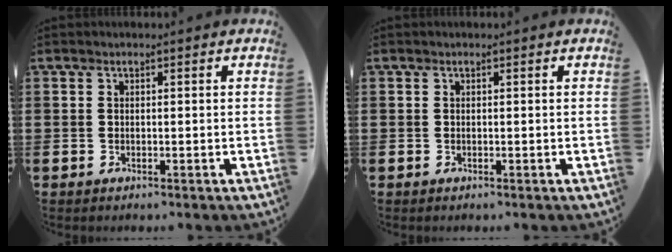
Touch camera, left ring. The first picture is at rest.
{"total": 0.0}